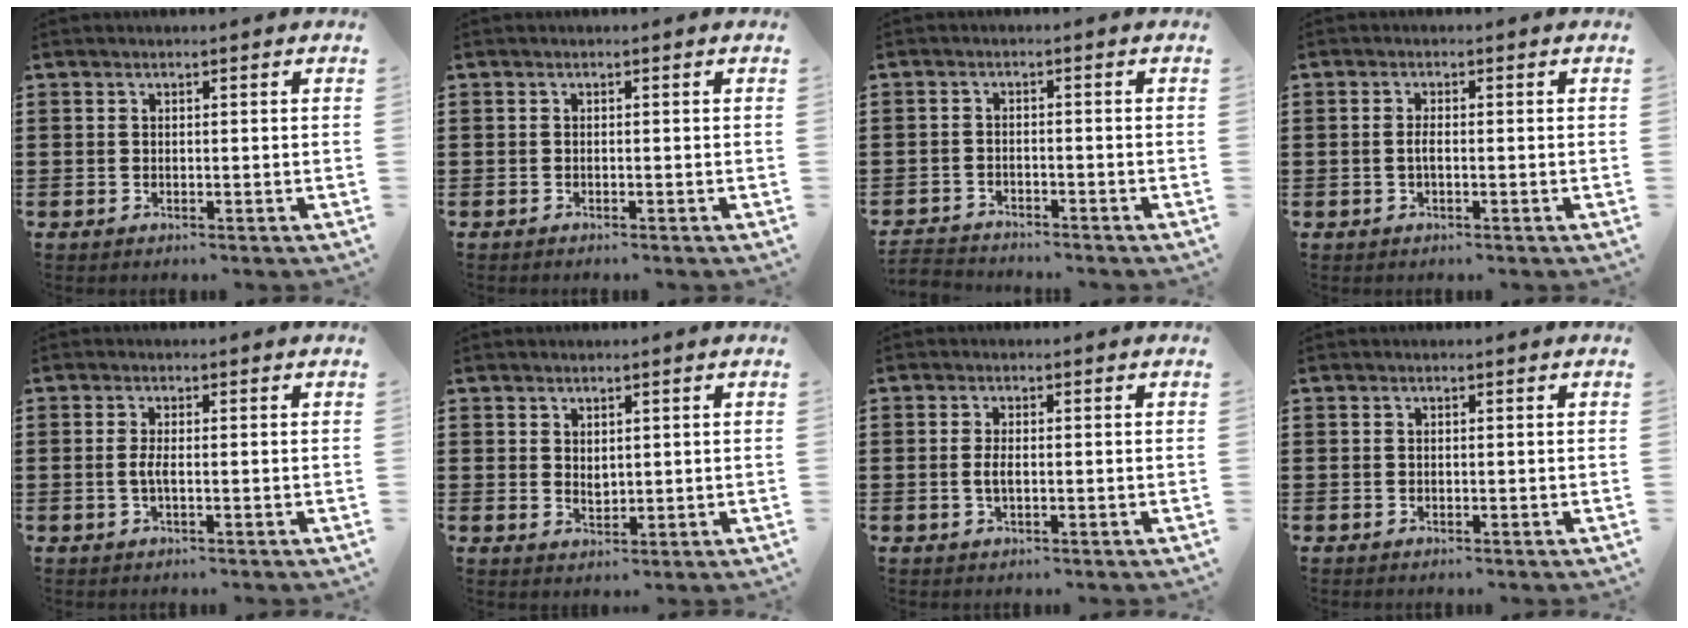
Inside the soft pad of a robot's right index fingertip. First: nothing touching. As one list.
[{"total": 0.0}, {"total": 2.1, "force": [-2.0, 0.1, -0.4], "torque": [0.001, 0.003, -0.044]}, {"total": 1.5, "force": [-0.4, 0.4, 1.4], "torque": [-0.036, -0.003, -0.009]}, {"total": 2.0, "force": [-0.3, 0.1, 1.9], "torque": [-0.043, -0.003, -0.006]}, {"total": 1.6, "force": [1.2, 0.9, 0.7], "torque": [-0.014, 0.002, 0.022]}, {"total": 2.1, "force": [-0.2, 0.7, 2.0], "torque": [-0.045, -0.003, -0.006]}, {"total": 0.0}]